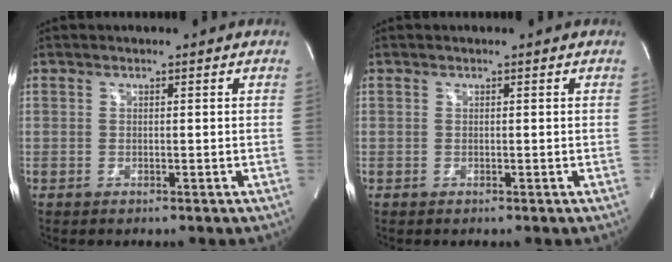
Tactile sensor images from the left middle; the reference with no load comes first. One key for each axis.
{"total": 0.0}